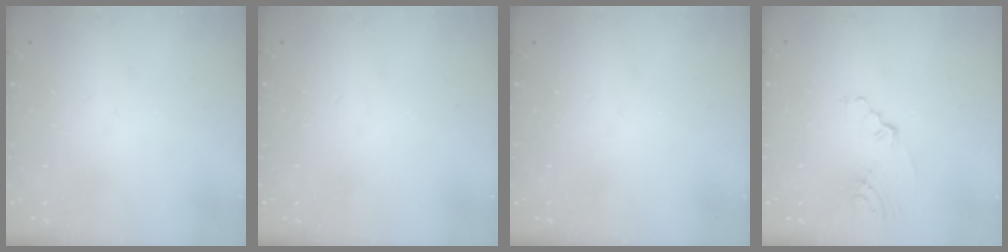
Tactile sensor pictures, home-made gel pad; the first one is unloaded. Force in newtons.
{"total": 0.0}
{"total": 0.0}
{"total": 4.8, "press": 1.7, "slide": 4.5}